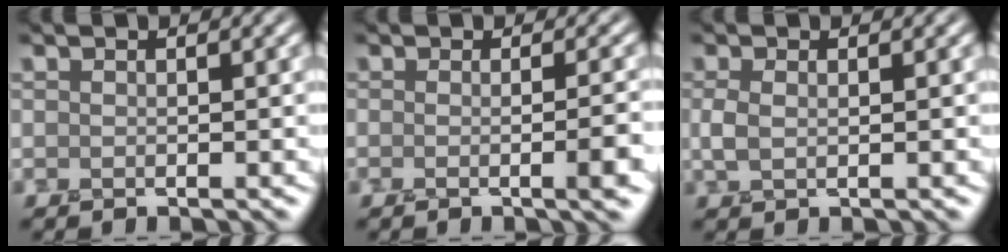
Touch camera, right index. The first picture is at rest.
{"total": 3.1, "force": [-0.6, 0.8, 2.9], "torque": [-0.027, -0.002, -0.011]}
{"total": 1.1, "force": [0.0, 0.6, 1.0], "torque": [-0.027, -0.004, 0.002]}